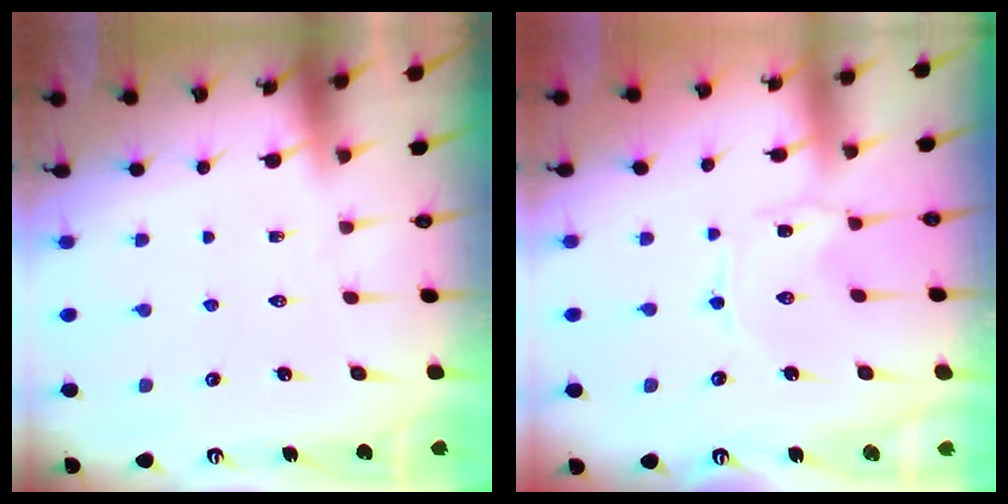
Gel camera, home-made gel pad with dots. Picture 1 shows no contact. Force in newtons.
{"total": 0.6, "press": 0.6, "slide": 0.1}